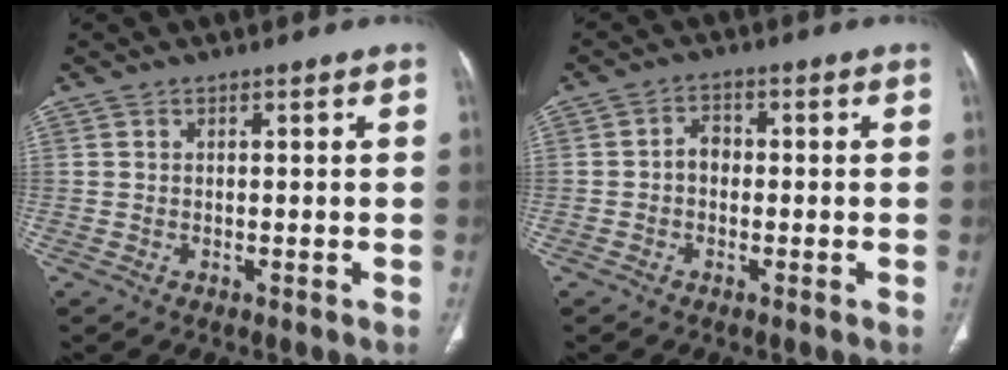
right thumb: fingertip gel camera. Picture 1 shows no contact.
{"total": 3.0, "force": [-0.4, 2.3, 1.8], "torque": [-0.012, 0.016, -0.016]}